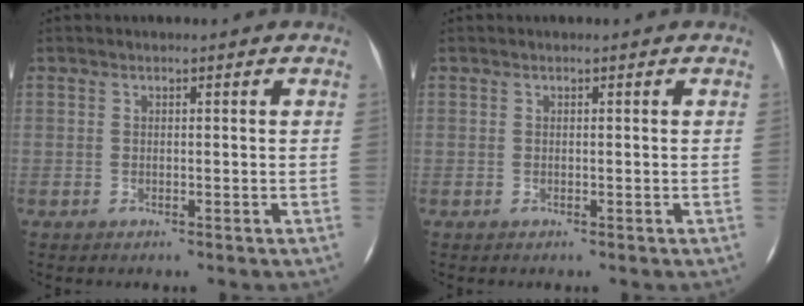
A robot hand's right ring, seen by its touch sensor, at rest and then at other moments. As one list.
[{"total": 0.0}]